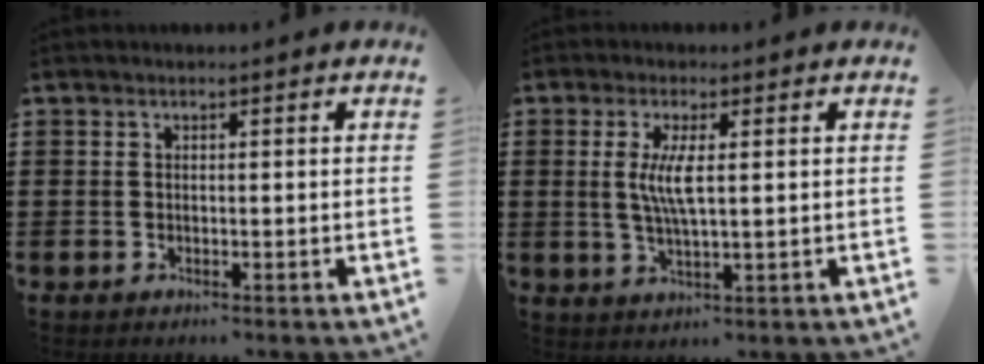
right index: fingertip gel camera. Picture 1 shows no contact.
{"total": 5.0, "force": [0.8, 0.9, 4.9], "torque": [-0.100, -0.004, 0.010]}